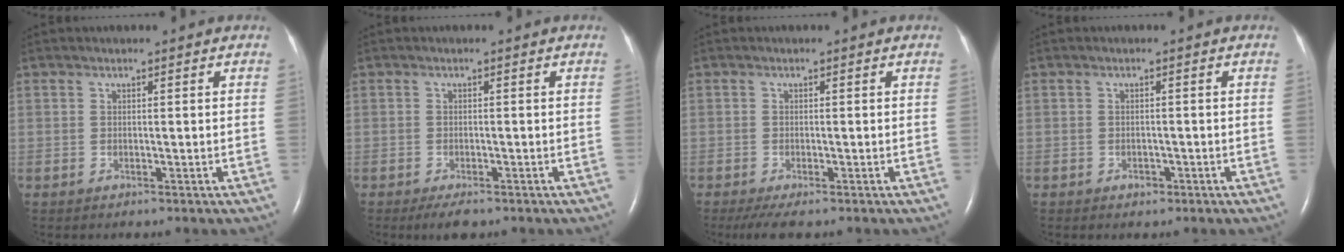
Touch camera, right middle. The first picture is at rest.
{"total": 2.8, "force": [-1.9, 0.8, 1.8], "torque": [-0.034, -0.005, -0.028]}
{"total": 3.7, "force": [-2.7, 0.8, 2.5], "torque": [-0.045, -0.011, -0.043]}
{"total": 1.3, "force": [-0.8, 0.8, 0.6], "torque": [-0.009, 0.003, -0.008]}